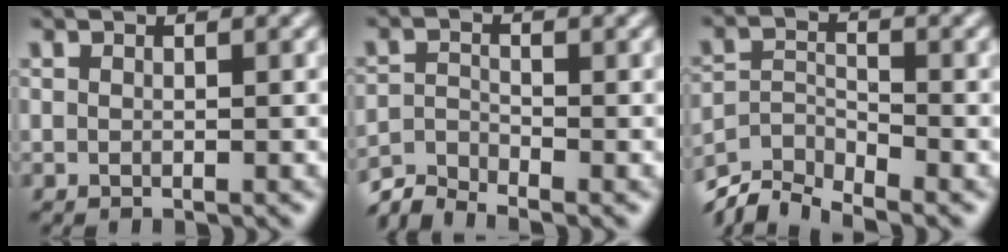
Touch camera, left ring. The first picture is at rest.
{"total": 2.9, "force": [-2.8, 0.5, 0.7], "torque": [-0.016, -0.002, -0.067]}
{"total": 5.4, "force": [-4.9, 1.5, 1.8], "torque": [-0.031, -0.010, -0.097]}